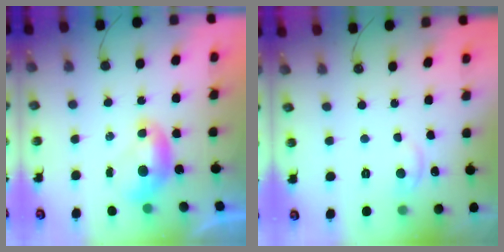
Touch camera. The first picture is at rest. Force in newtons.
{"total": 0.8, "press": 0.3, "slide": 0.7}